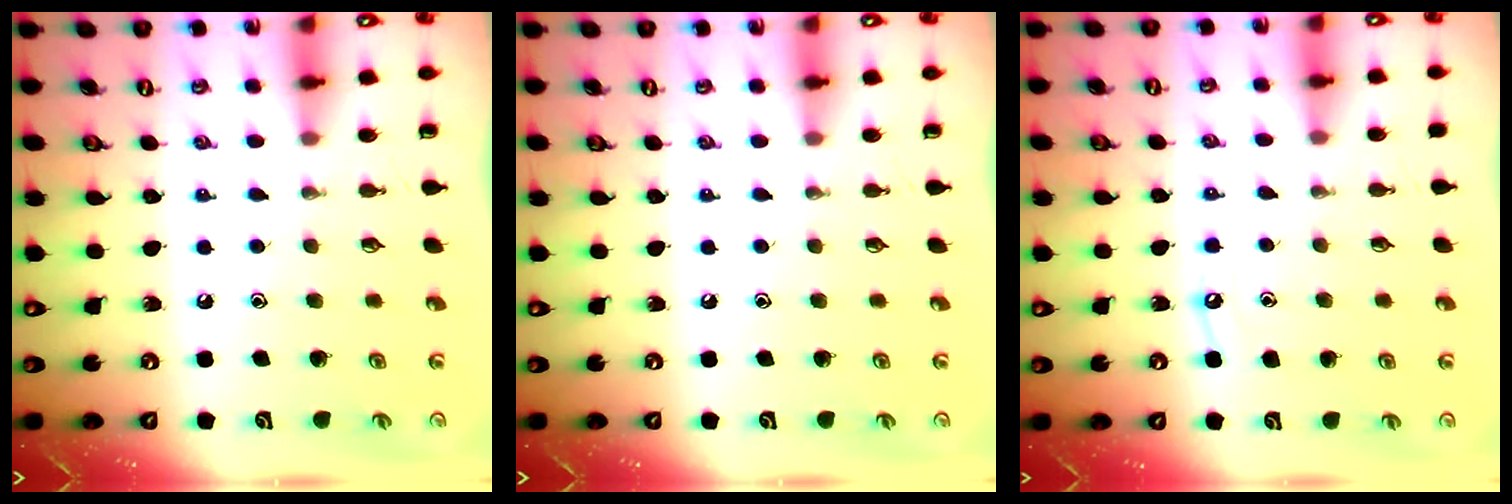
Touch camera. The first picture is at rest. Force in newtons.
{"total": 0.0}
{"total": 5.9, "press": 5.9, "slide": 0.6}